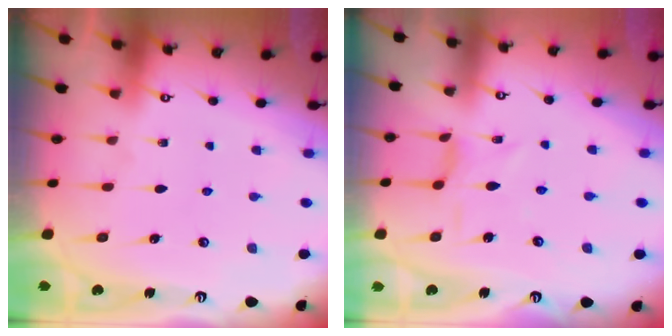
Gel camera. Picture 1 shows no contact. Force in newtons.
{"total": 1.9, "press": 1.9, "slide": 0.4}